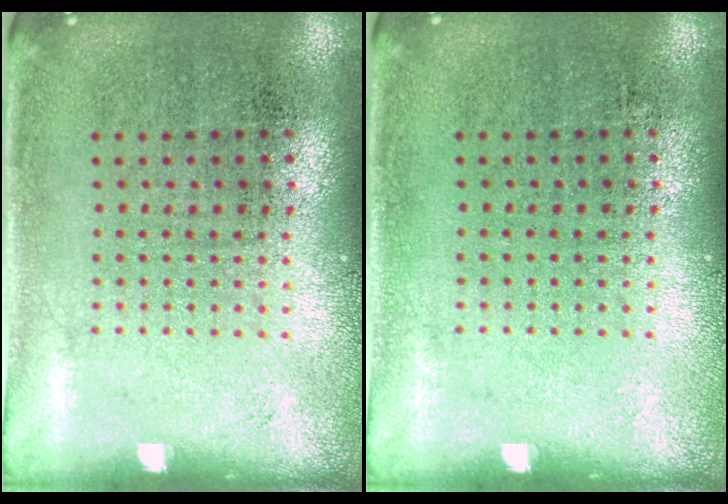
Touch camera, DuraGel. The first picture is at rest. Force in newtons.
{"total": 0.0}